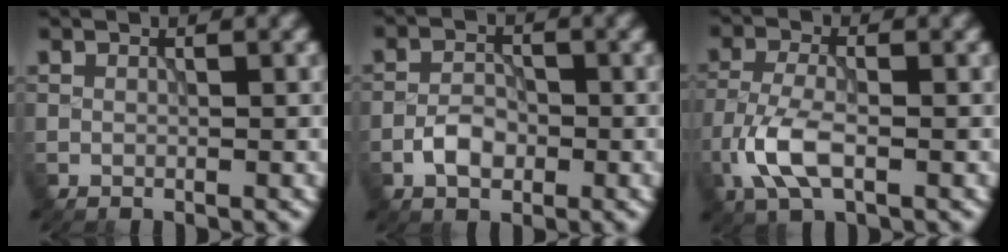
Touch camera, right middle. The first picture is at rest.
{"total": 2.8, "force": [-1.2, 1.8, 1.9], "torque": [-0.031, 0.006, -0.024]}
{"total": 4.8, "force": [-2.0, 2.0, 3.9], "torque": [-0.092, 0.000, -0.045]}